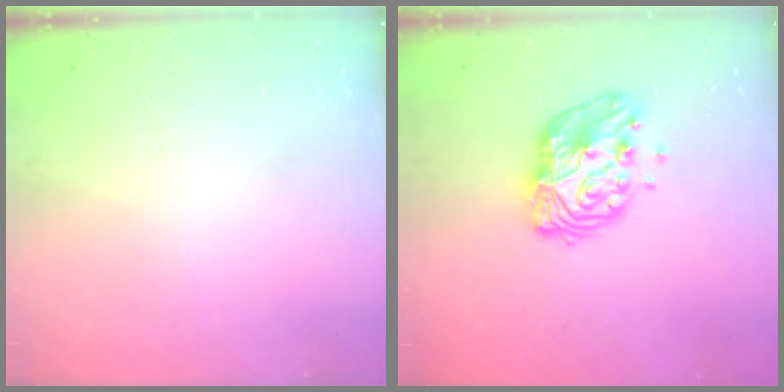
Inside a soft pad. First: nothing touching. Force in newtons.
{"total": 11.9, "press": 11.9, "slide": 0.8}